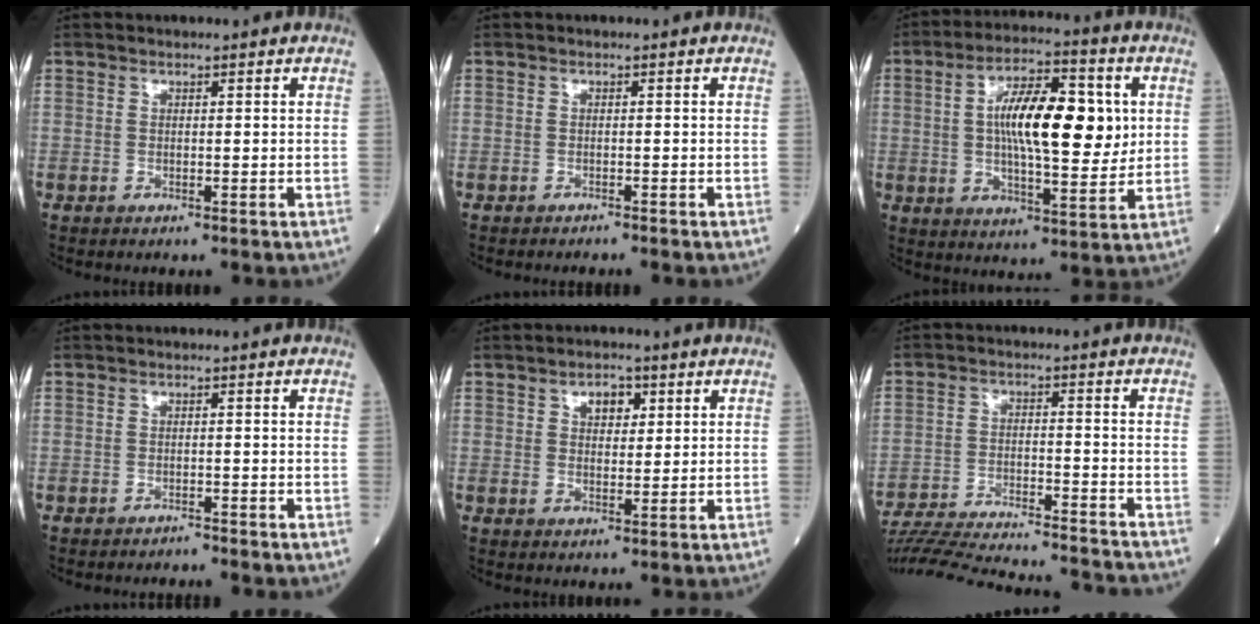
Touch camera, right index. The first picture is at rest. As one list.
[{"total": 1.8, "force": [-1.7, -0.2, 0.6], "torque": [-0.009, 0.002, -0.021]}, {"total": 14.4, "force": [2.3, 4.2, 13.5], "torque": [-0.230, 0.016, 0.033]}, {"total": 1.6, "force": [-1.6, -0.4, -0.3], "torque": [0.007, -0.004, -0.022]}, {"total": 3.5, "force": [1.5, 2.0, 2.4], "torque": [-0.035, 0.006, 0.024]}, {"total": 24.4, "force": [-22.9, 1.5, 8.1], "torque": [-0.138, -0.039, -0.324]}]